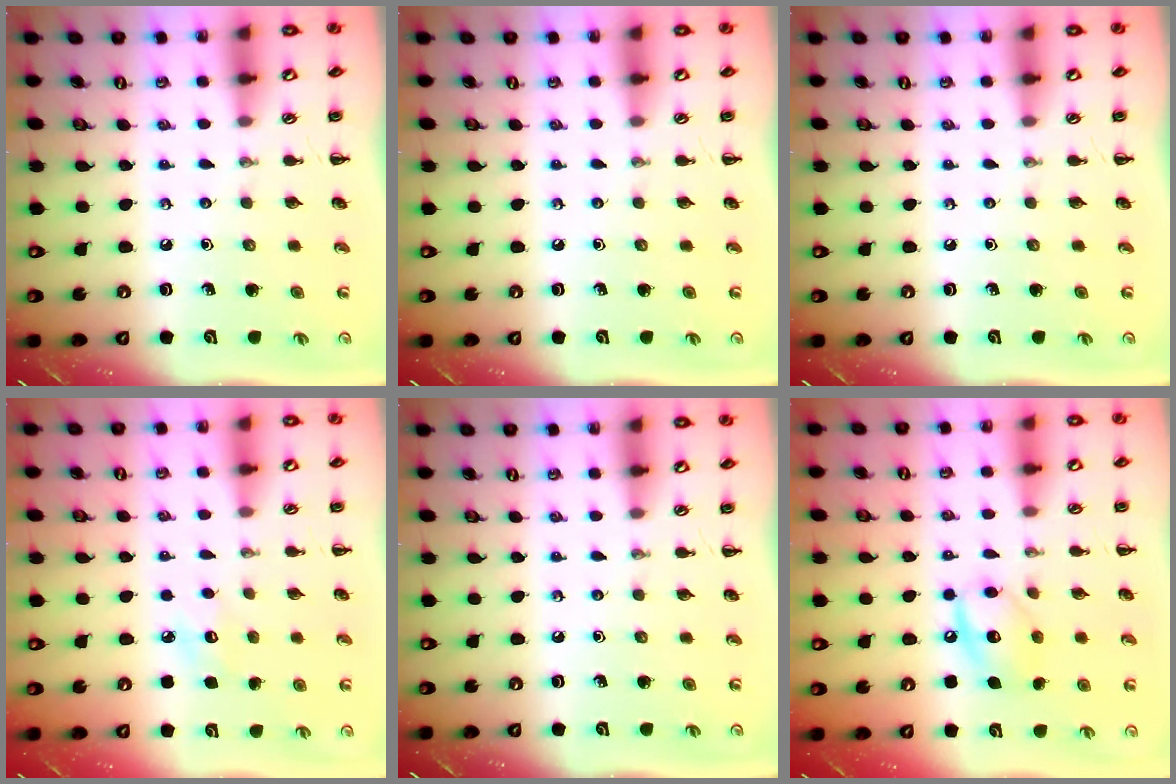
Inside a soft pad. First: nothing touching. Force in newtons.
{"total": 0.0}
{"total": 0.0}
{"total": 7.0, "press": 6.8, "slide": 1.8}
{"total": 0.0}
{"total": 11.3, "press": 11.3, "slide": 1.0}